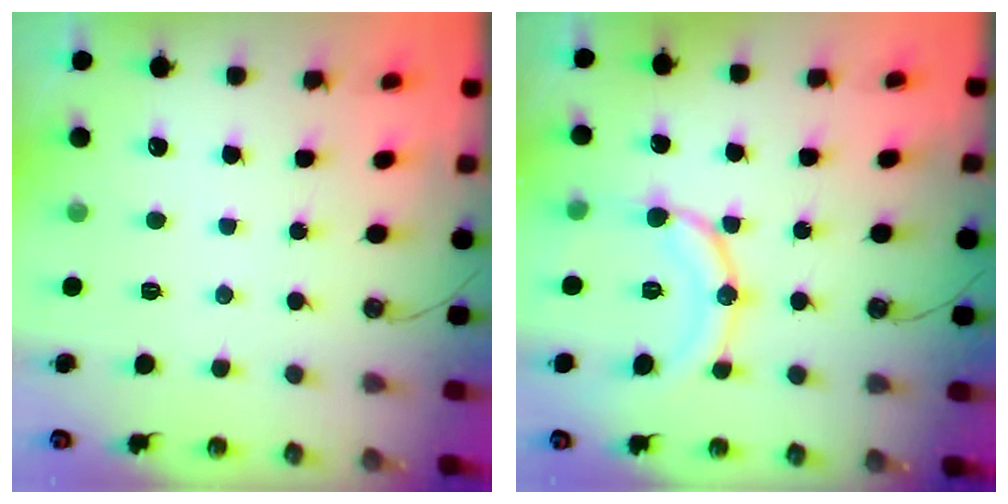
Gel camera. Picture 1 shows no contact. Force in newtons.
{"total": 14.3, "press": 14.2, "slide": 1.0}